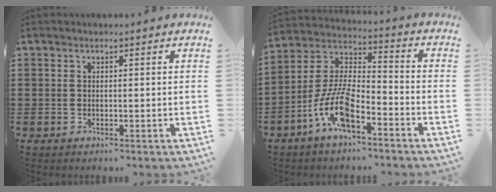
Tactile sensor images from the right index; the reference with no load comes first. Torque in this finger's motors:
{"motor_torque": [2.14, 0.00, 1.05, 0.21]}